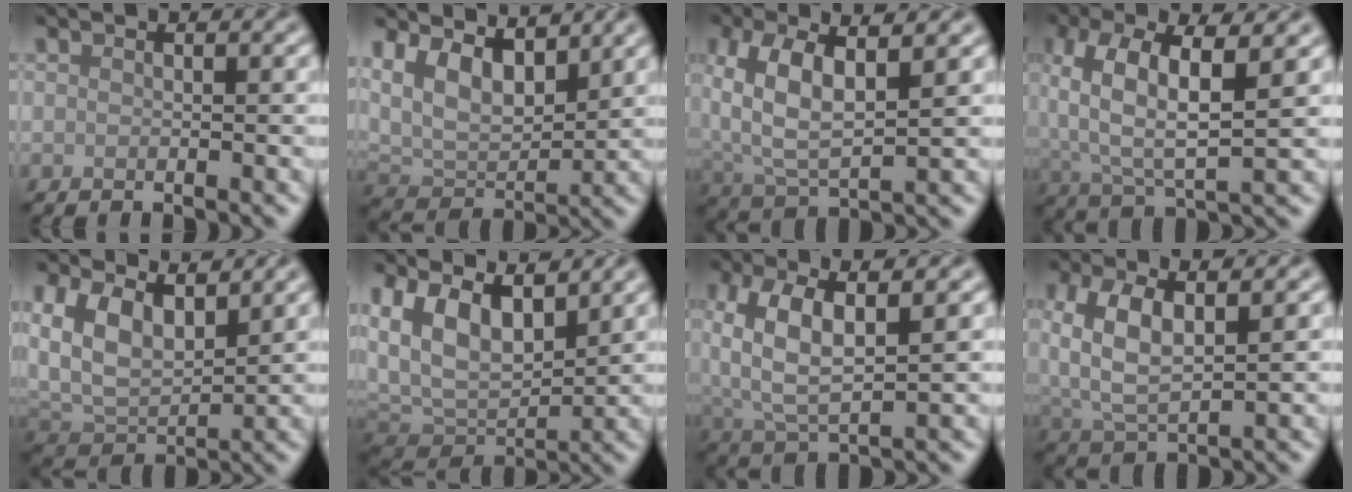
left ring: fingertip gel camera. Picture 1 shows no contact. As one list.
[{"total": 7.1, "force": [3.6, 3.9, 4.7], "torque": [-0.093, 0.000, 0.062]}, {"total": 7.3, "force": [2.3, 3.4, 6.0], "torque": [-0.131, 0.006, 0.037]}, {"total": 8.5, "force": [2.2, 3.5, 7.5], "torque": [-0.157, 0.006, 0.030]}, {"total": 7.3, "force": [3.3, 4.3, 4.9], "torque": [-0.096, -0.002, 0.058]}, {"total": 8.7, "force": [3.5, 5.1, 6.1], "torque": [-0.119, -0.006, 0.064]}, {"total": 6.6, "force": [1.7, 2.9, 5.7], "torque": [-0.124, 0.006, 0.026]}, {"total": 5.7, "force": [1.8, 2.7, 4.7], "torque": [-0.100, 0.005, 0.030]}]